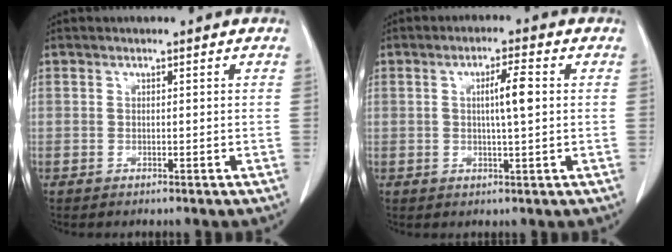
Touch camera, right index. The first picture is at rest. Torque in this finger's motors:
{"motor_torque": [0.16, 0.08, 0.12, 0.04]}